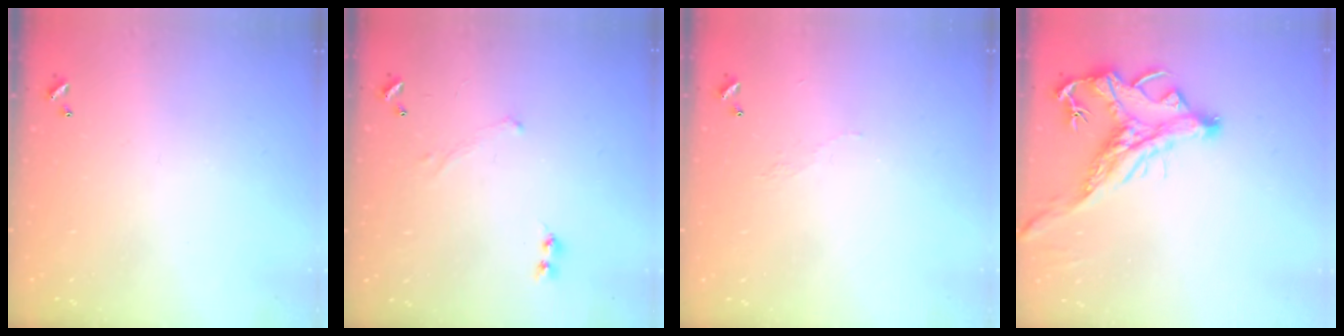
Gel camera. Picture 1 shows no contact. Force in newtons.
{"total": 0.7, "press": 0.7, "slide": 0.3}
{"total": 2.9, "press": 2.9, "slide": 0.5}
{"total": 2.9, "press": 2.5, "slide": 1.4}